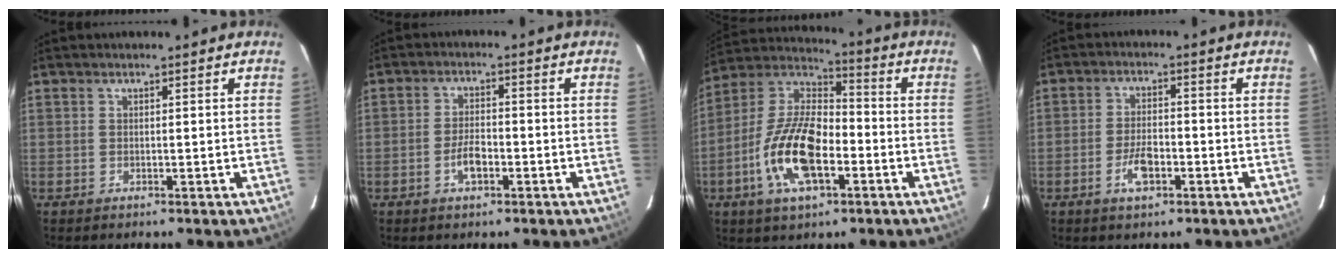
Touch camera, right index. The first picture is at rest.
{"total": 4.2, "force": [-1.9, 1.9, 3.2], "torque": [-0.067, 0.003, -0.034]}
{"total": 16.8, "force": [-5.8, 7.7, 13.8], "torque": [-0.285, 0.002, -0.112]}
{"total": 5.4, "force": [-2.5, 2.4, 4.1], "torque": [-0.088, 0.002, -0.044]}